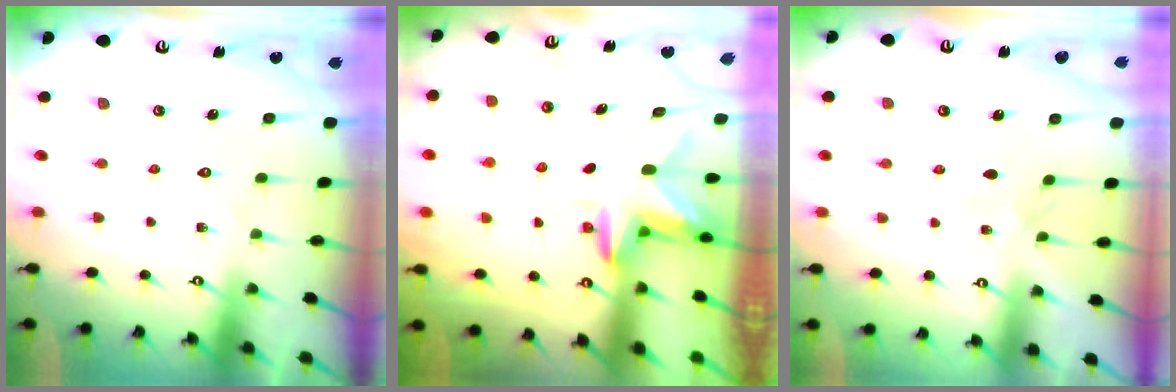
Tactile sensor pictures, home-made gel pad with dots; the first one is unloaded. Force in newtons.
{"total": 3.0, "press": 3.0, "slide": 0.3}
{"total": 2.9, "press": 2.9, "slide": 0.4}